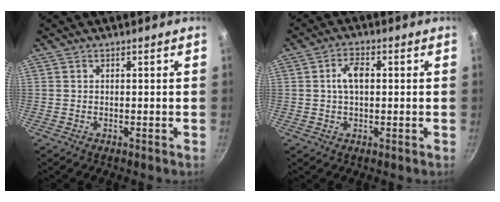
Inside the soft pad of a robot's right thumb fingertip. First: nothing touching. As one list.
[{"total": 4.8, "force": [0.6, 2.7, 3.9], "torque": [-0.063, 0.012, 0.006]}]